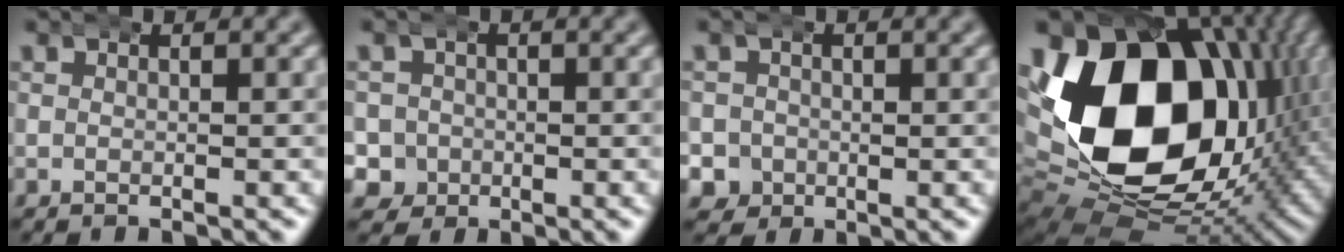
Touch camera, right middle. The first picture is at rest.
{"total": 6.0, "force": [-1.8, 5.6, 1.4], "torque": [-0.050, -0.022, -0.037]}
{"total": 5.4, "force": [-1.6, 5.0, 1.2], "torque": [-0.045, -0.022, -0.031]}
{"total": 27.2, "force": [0.8, 18.0, 20.4], "torque": [-0.355, -0.037, 0.019]}